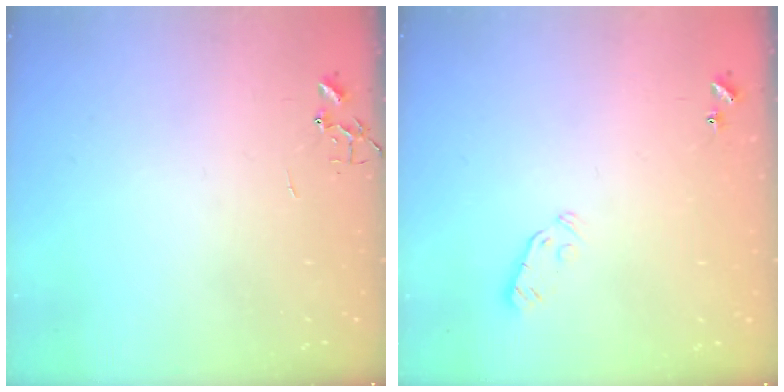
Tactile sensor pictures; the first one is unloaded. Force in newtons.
{"total": 4.1, "press": 4.0, "slide": 0.7}